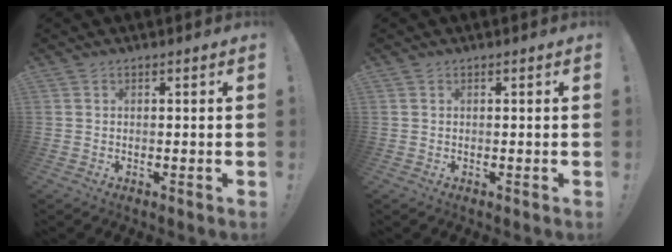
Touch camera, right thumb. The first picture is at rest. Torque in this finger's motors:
{"motor_torque": [-0.19, 0.02, -0.04, 0.18, 0.03]}